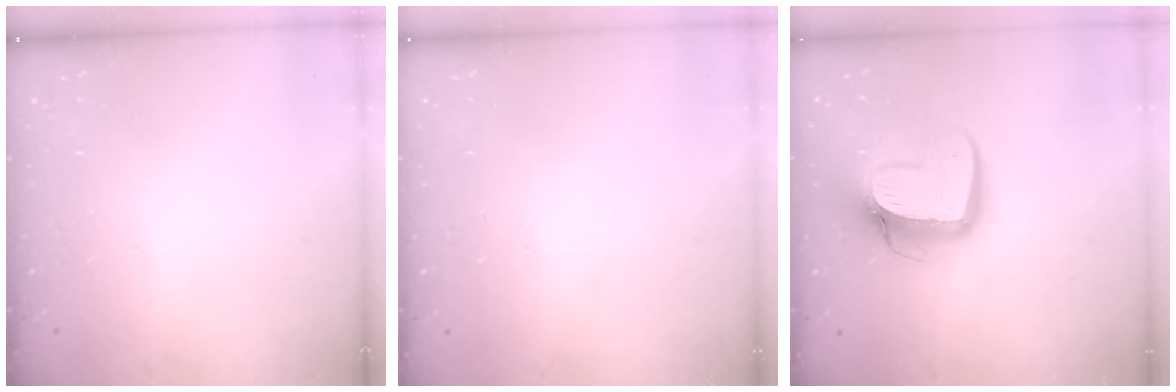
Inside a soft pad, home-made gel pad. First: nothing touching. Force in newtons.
{"total": 0.0}
{"total": 14.4, "press": 14.3, "slide": 1.3}